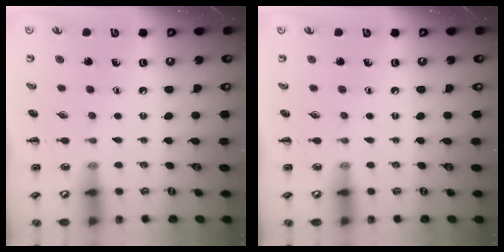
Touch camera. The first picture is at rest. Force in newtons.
{"total": 0.0}